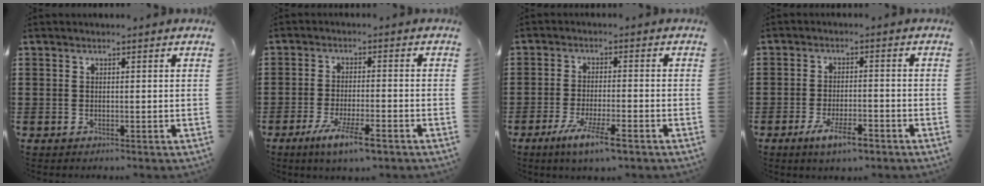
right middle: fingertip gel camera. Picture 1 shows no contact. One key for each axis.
{"total": 6.0, "fx": -3.7, "fy": 0.9, "fz": 4.6, "tx": -0.092, "ty": -0.010, "tz": -0.066}
{"total": 5.7, "fx": -3.6, "fy": 0.7, "fz": 4.4, "tx": -0.089, "ty": -0.011, "tz": -0.064}
{"total": 5.2, "fx": -3.1, "fy": 1.5, "fz": 3.9, "tx": -0.073, "ty": 0.001, "tz": -0.056}